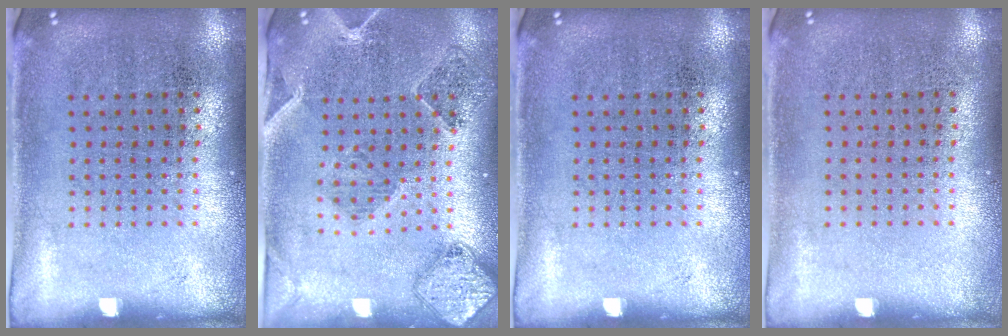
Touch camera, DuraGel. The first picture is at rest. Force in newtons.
{"total": 0.7, "press": 0.7, "slide": 0.3}
{"total": 0.0}
{"total": 0.0}